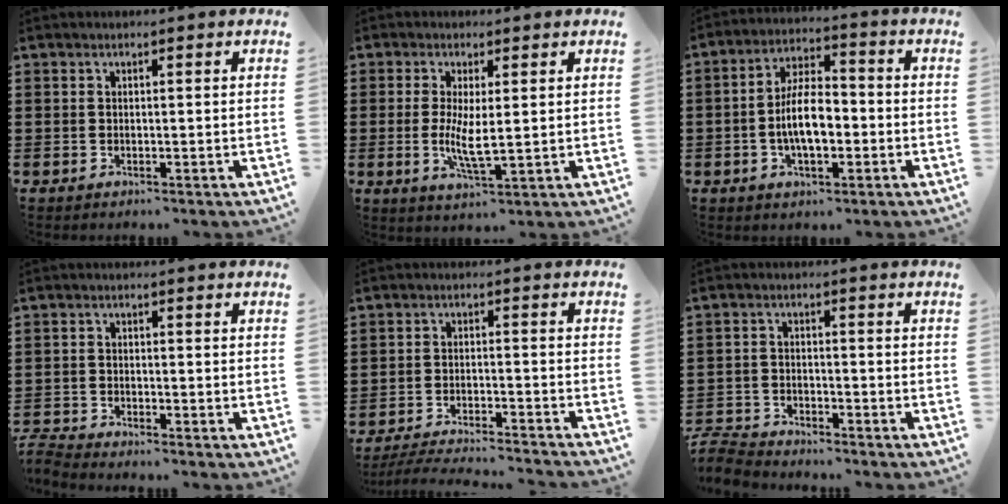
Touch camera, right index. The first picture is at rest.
{"total": 5.2, "force": [0.0, 1.3, 5.0], "torque": [-0.092, 0.000, 0.000]}
{"total": 8.4, "force": [-1.6, 3.6, 7.4], "torque": [-0.140, 0.004, -0.036]}
{"total": 2.2, "force": [-2.1, -0.1, 0.1], "torque": [-0.005, -0.002, -0.045]}
{"total": 4.2, "force": [-4.1, -0.2, 1.0], "torque": [-0.031, -0.012, -0.087]}
{"total": 3.9, "force": [-3.9, 0.6, 0.3], "torque": [-0.023, -0.003, -0.085]}